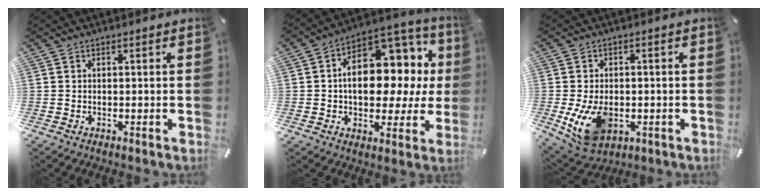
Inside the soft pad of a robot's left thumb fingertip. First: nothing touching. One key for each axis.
{"total": 16.4, "fx": 1.6, "fy": 11.1, "fz": 12.0, "tx": -0.170, "ty": -0.019, "tz": 0.030}
{"total": 10.9, "fx": -2.4, "fy": 7.5, "fz": 7.5, "tx": -0.140, "ty": -0.005, "tz": -0.040}